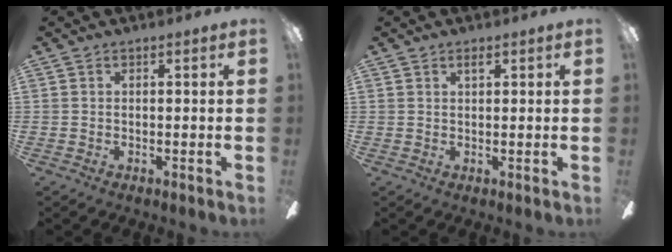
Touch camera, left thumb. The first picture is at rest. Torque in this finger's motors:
{"motor_torque": [-0.15, -0.10, 0.61, -0.09, 0.00]}